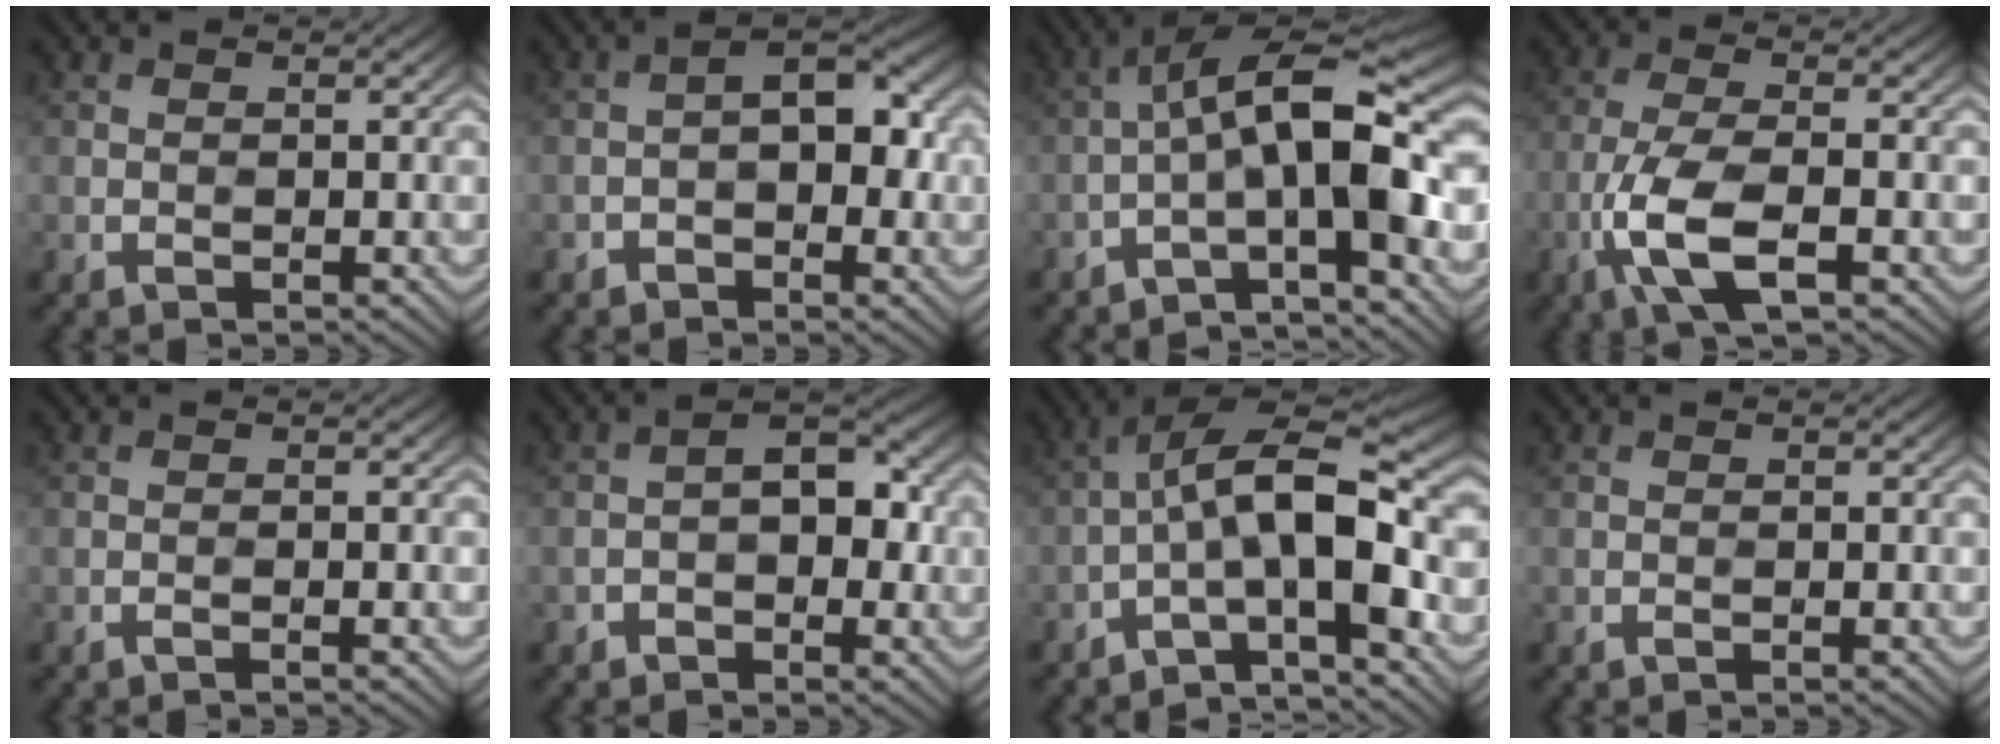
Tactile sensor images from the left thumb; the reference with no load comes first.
{"total": 4.9, "force": [-0.9, 2.3, 4.2], "torque": [-0.056, 0.009, -0.014]}
{"total": 14.3, "force": [-2.1, 4.3, 13.4], "torque": [-0.206, 0.016, -0.029]}
{"total": 7.6, "force": [-2.8, 2.8, 6.5], "torque": [-0.146, -0.001, -0.061]}
{"total": 0.9, "force": [-0.5, 0.1, 0.7], "torque": [-0.003, 0.003, -0.014]}
{"total": 4.0, "force": [-0.8, 2.1, 3.3], "torque": [-0.044, 0.010, -0.015]}
{"total": 13.1, "force": [-2.5, 4.2, 12.1], "torque": [-0.193, 0.017, -0.039]}
{"total": 0.0}